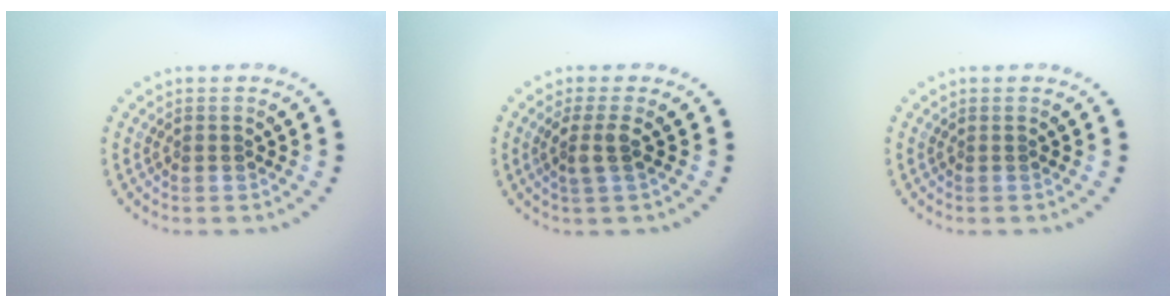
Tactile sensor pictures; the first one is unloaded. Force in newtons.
{"total": 2.0, "press": 1.5, "slide": 1.2}
{"total": 0.0}